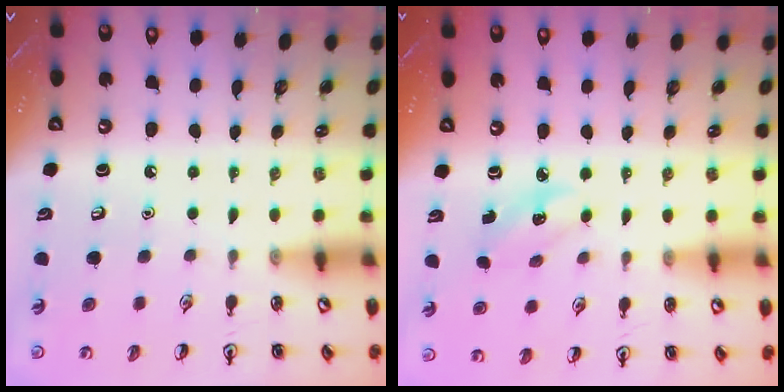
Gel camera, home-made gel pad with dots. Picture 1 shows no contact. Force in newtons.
{"total": 2.7, "press": 2.6, "slide": 0.7}